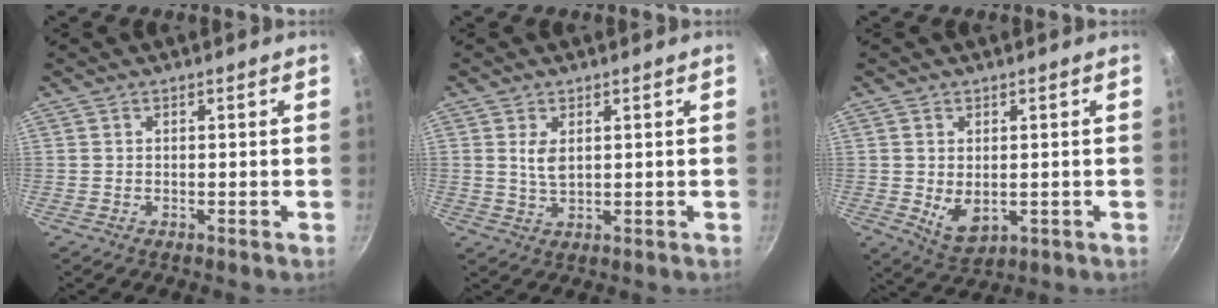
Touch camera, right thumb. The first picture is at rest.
{"total": 3.5, "force": [1.0, 1.8, 2.8], "torque": [-0.050, -0.011, 0.022]}
{"total": 6.1, "force": [-0.3, 4.0, 4.7], "torque": [-0.075, -0.016, 0.007]}